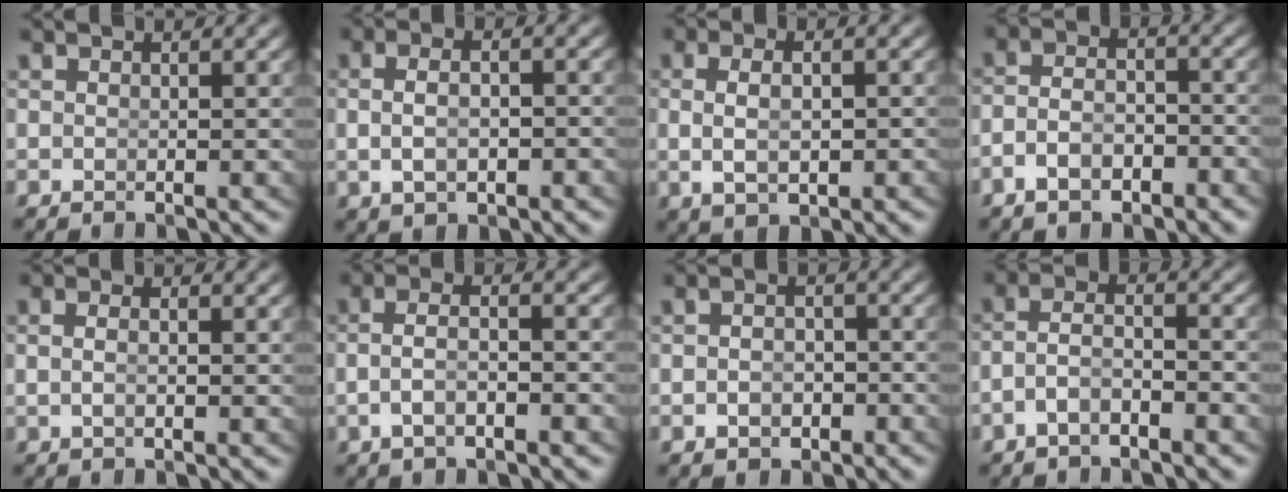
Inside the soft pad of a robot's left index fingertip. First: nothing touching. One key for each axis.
{"total": 3.0, "fx": -0.7, "fy": 1.3, "fz": 2.6, "tx": -0.045, "ty": -0.005, "tz": -0.002}
{"total": 3.4, "fx": -0.3, "fy": 1.5, "fz": 3.0, "tx": -0.056, "ty": -0.007, "tz": 0.008}
{"total": 4.0, "fx": -2.5, "fy": 2.2, "fz": 2.2, "tx": -0.040, "ty": -0.012, "tz": -0.040}
{"total": 1.3, "fx": -0.5, "fy": 0.1, "fz": 1.2, "tx": -0.026, "ty": -0.010, "tz": -0.002}
{"total": 3.1, "fx": -1.4, "fy": 0.9, "fz": 2.6, "tx": -0.055, "ty": -0.009, "tz": -0.019}
{"total": 2.2, "fx": -1.4, "fy": 1.4, "fz": 0.9, "tx": -0.010, "ty": -0.008, "tz": -0.024}
{"total": 3.2, "fx": -1.9, "fy": 1.4, "fz": 2.1, "tx": -0.047, "ty": -0.014, "tz": -0.030}